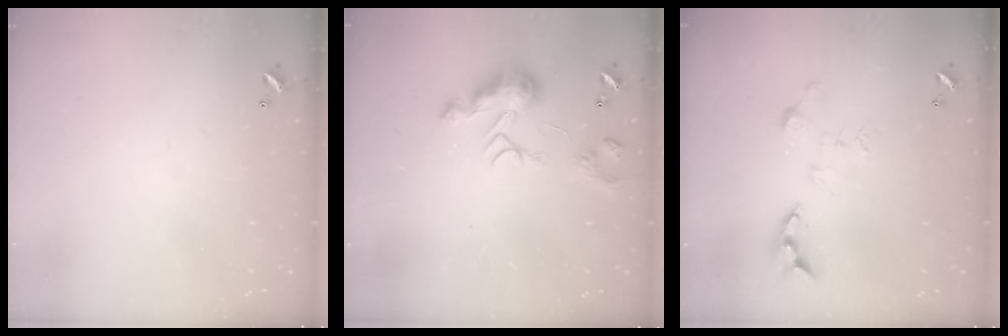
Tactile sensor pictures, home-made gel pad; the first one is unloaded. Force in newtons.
{"total": 9.2, "press": 9.2, "slide": 0.5}
{"total": 3.3, "press": 3.3, "slide": 0.4}